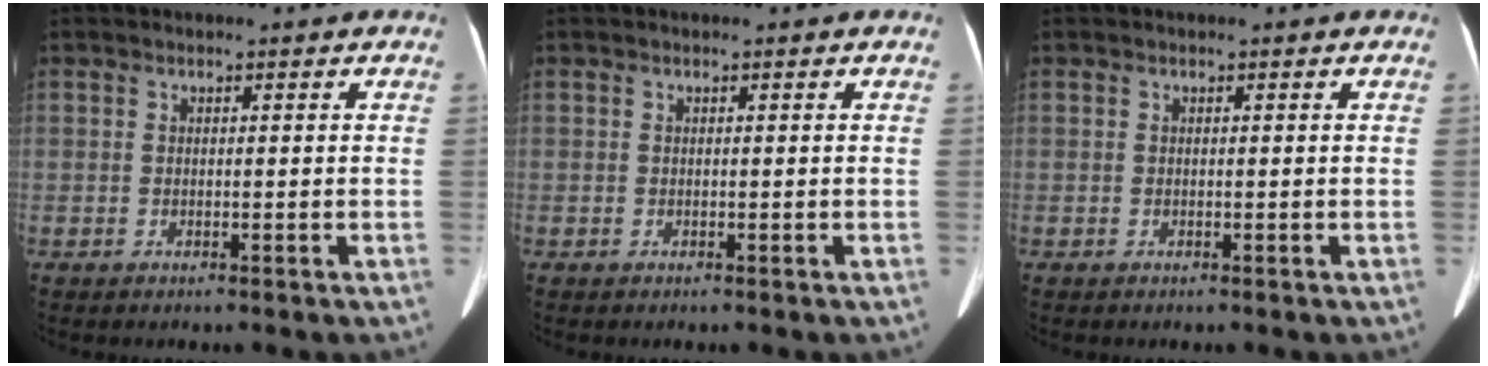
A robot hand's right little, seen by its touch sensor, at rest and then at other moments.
{"total": 0.0}
{"total": 0.0}